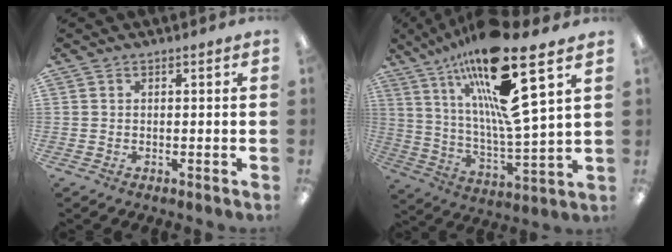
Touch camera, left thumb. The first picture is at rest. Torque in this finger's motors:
{"motor_torque": [1.37, 1.16, 2.51, -0.27, 0.29]}